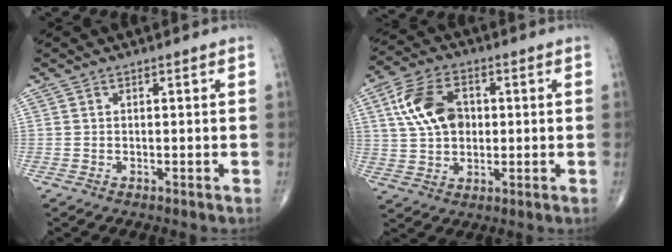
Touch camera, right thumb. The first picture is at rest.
{"total": 11.5, "force": [2.2, 7.7, 8.3], "torque": [-0.143, 0.008, 0.038]}